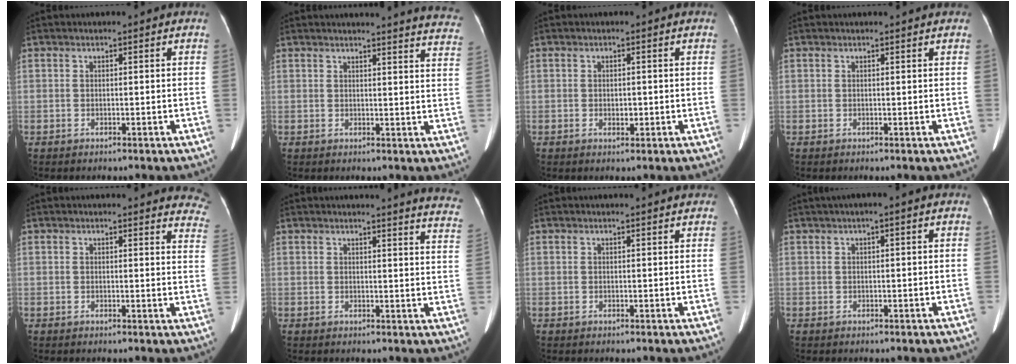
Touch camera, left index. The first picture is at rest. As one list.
[{"total": 16.4, "force": [16.0, 1.2, 3.7], "torque": [-0.024, -0.083, 0.148]}, {"total": 1.6, "force": [-0.4, 0.9, 1.2], "torque": [-0.022, -0.001, -0.004]}, {"total": 3.6, "force": [3.4, 0.5, 1.1], "torque": [-0.017, 0.013, 0.023]}, {"total": 11.3, "force": [10.8, 2.8, 2.1], "torque": [0.022, -0.048, 0.072]}, {"total": 12.2, "force": [11.8, 0.4, 3.0], "torque": [-0.011, -0.084, 0.092]}, {"total": 3.9, "force": [3.7, 0.4, 1.4], "torque": [-0.020, 0.014, 0.027]}, {"total": 1.5, "force": [0.6, 0.1, 1.3], "torque": [-0.019, 0.013, 0.011]}]